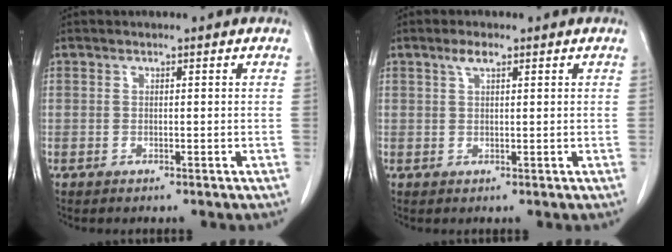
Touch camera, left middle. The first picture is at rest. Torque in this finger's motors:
{"motor_torque": [0.35, -0.31, -0.06, 0.01]}